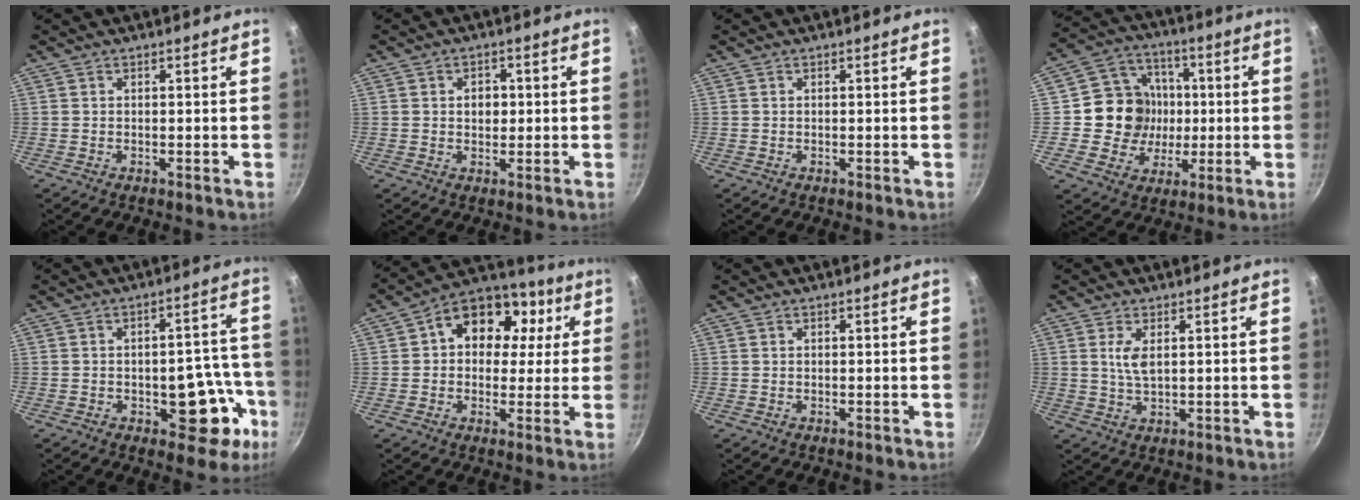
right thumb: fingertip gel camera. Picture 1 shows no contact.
{"total": 3.6, "force": [0.4, 2.8, 2.2], "torque": [-0.015, 0.002, 0.003]}
{"total": 0.0}
{"total": 13.6, "force": [0.2, 12.8, 4.8], "torque": [-0.045, 0.020, -0.003]}
{"total": 12.7, "force": [-4.6, 7.1, 9.5], "torque": [-0.049, 0.035, -0.056]}
{"total": 15.6, "force": [3.8, 11.9, 9.4], "torque": [-0.108, 0.023, 0.040]}
{"total": 0.0}
{"total": 3.9, "force": [1.1, 1.7, 3.3], "torque": [-0.063, -0.009, 0.022]}